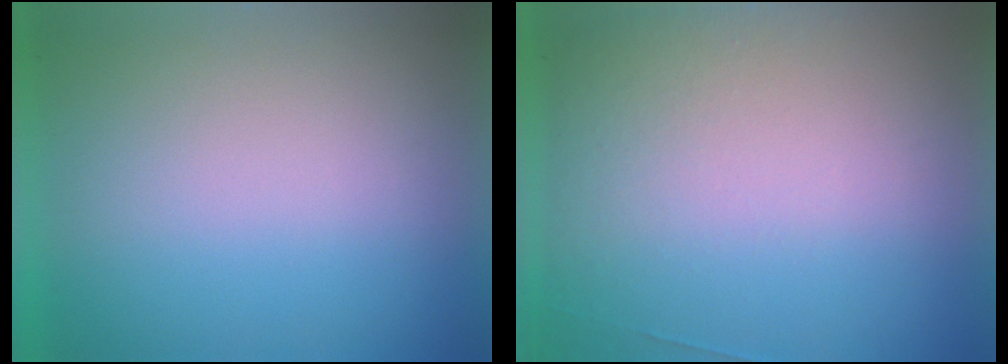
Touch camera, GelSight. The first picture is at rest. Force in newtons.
{"total": 1.7}